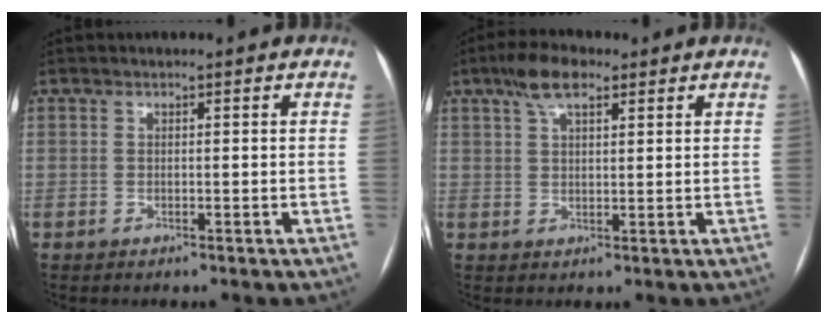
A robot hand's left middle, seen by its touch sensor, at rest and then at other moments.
{"total": 5.8, "force": [3.6, 2.0, 4.0], "torque": [-0.080, 0.018, 0.064]}